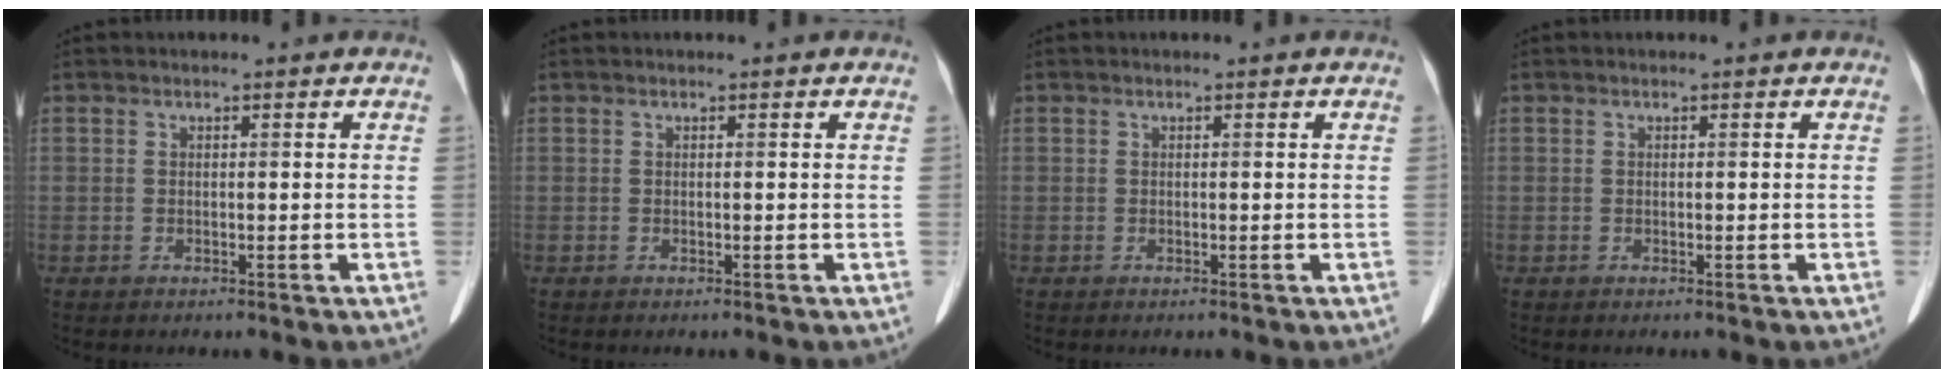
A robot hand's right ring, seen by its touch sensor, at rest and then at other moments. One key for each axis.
{"total": 0.0}
{"total": 0.0}
{"total": 0.0}